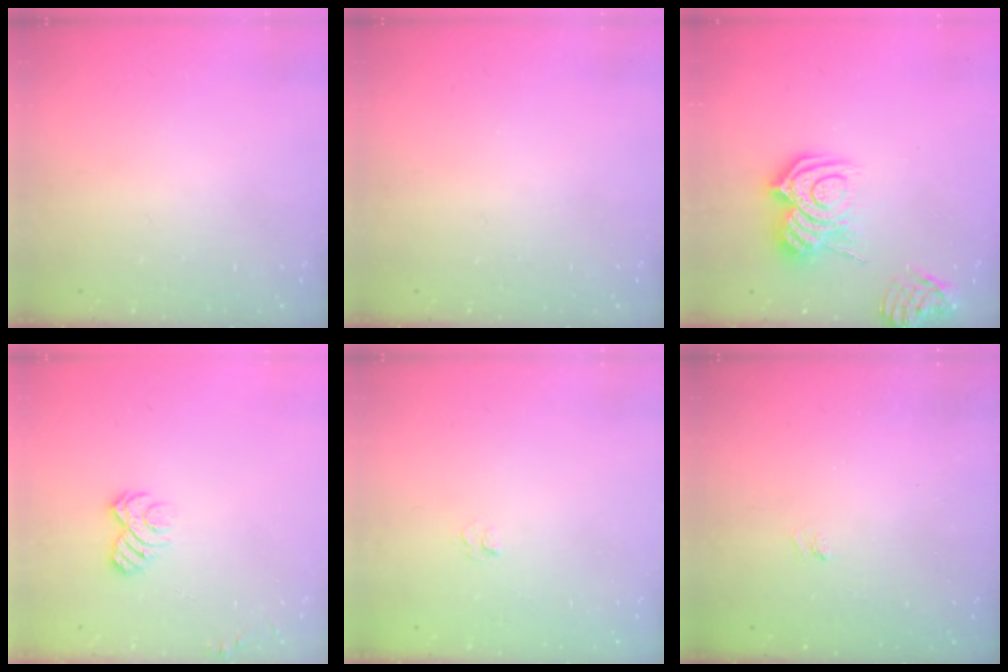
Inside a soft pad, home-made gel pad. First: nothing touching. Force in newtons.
{"total": 0.0}
{"total": 12.1, "press": 12.1, "slide": 1.2}
{"total": 5.1, "press": 5.0, "slide": 1.3}
{"total": 5.4, "press": 5.3, "slide": 0.9}
{"total": 1.2, "press": 0.5, "slide": 1.1}